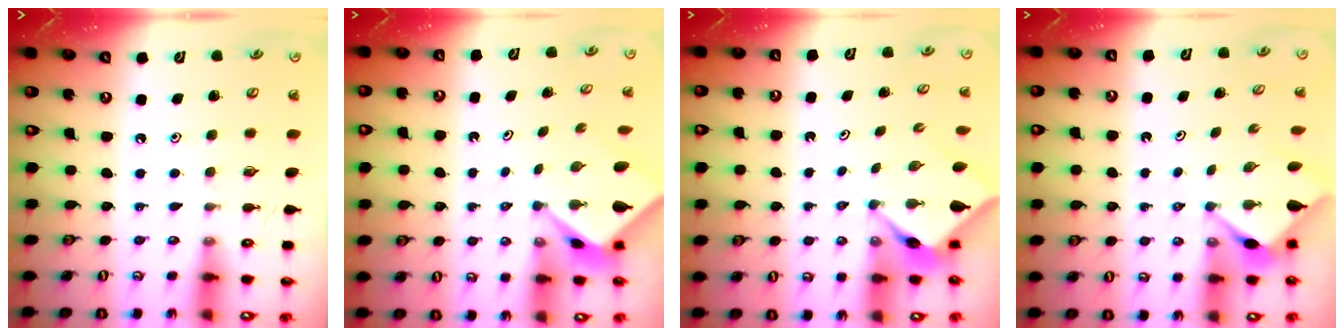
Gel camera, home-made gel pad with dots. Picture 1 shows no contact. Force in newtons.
{"total": 2.2, "press": 2.2, "slide": 0.3}
{"total": 3.3, "press": 3.3, "slide": 0.2}
{"total": 2.8, "press": 2.8, "slide": 0.3}